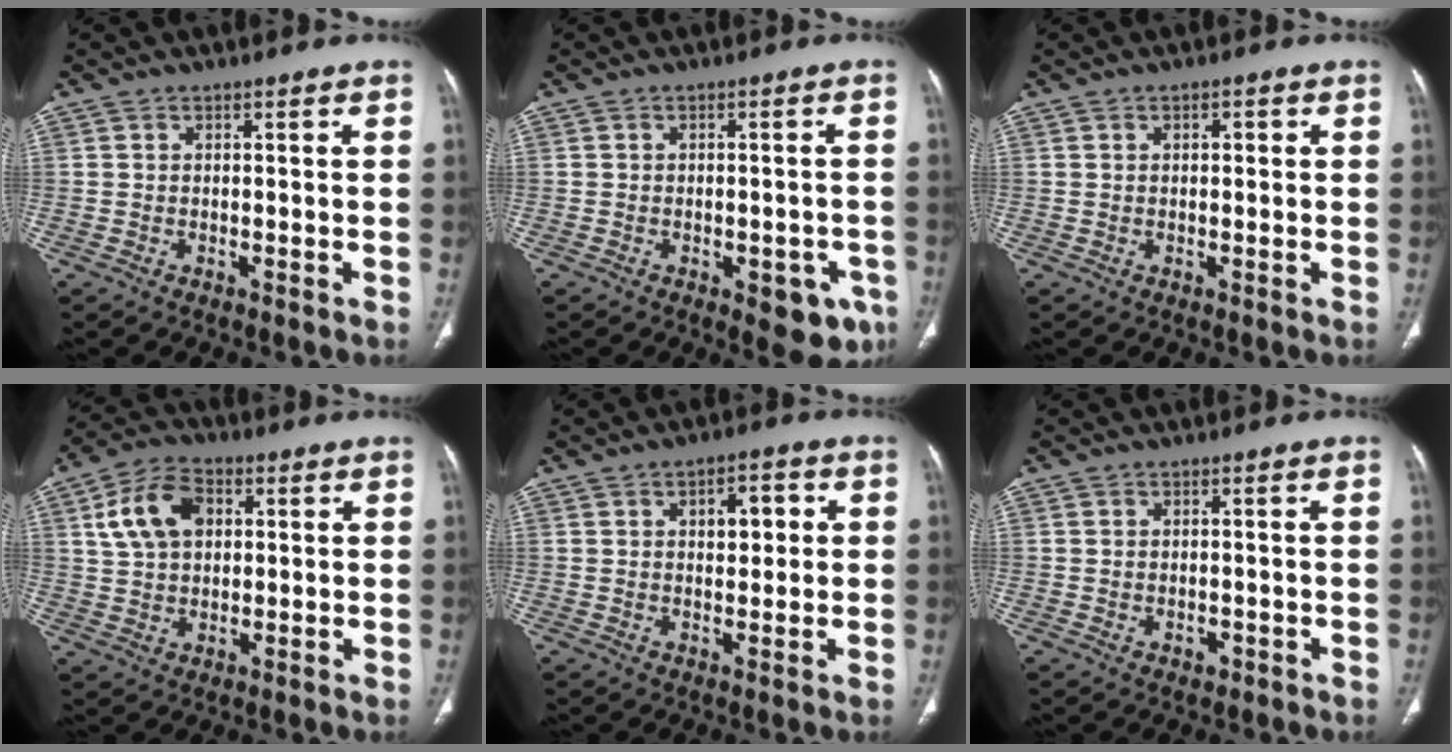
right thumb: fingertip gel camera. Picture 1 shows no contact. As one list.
[{"total": 7.5, "force": [-3.5, 3.7, 5.5], "torque": [-0.036, 0.007, -0.039]}, {"total": 1.6, "force": [0.5, 0.9, 1.3], "torque": [-0.018, 0.003, 0.009]}, {"total": 10.9, "force": [3.1, 7.4, 7.4], "torque": [-0.123, 0.008, 0.053]}, {"total": 5.6, "force": [1.5, 3.1, 4.4], "torque": [-0.045, 0.003, 0.020]}, {"total": 1.3, "force": [-0.3, 1.0, 0.7], "torque": [-0.010, 0.000, -0.001]}]